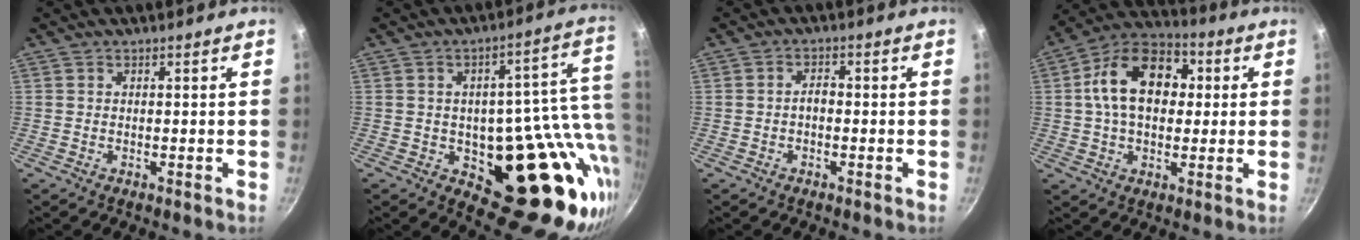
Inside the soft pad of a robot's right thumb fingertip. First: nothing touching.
{"total": 23.6, "force": [-2.8, 11.9, 20.1], "torque": [-0.199, -0.013, -0.029]}
{"total": 2.0, "force": [-0.6, 1.2, 1.5], "torque": [-0.018, 0.014, -0.012]}
{"total": 16.2, "force": [2.4, 10.9, 11.7], "torque": [-0.159, 0.027, 0.019]}